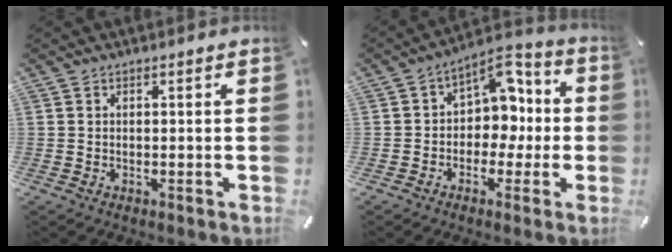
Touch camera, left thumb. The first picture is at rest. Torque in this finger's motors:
{"motor_torque": [0.39, 0.42, 0.41, 0.53, 0.11]}